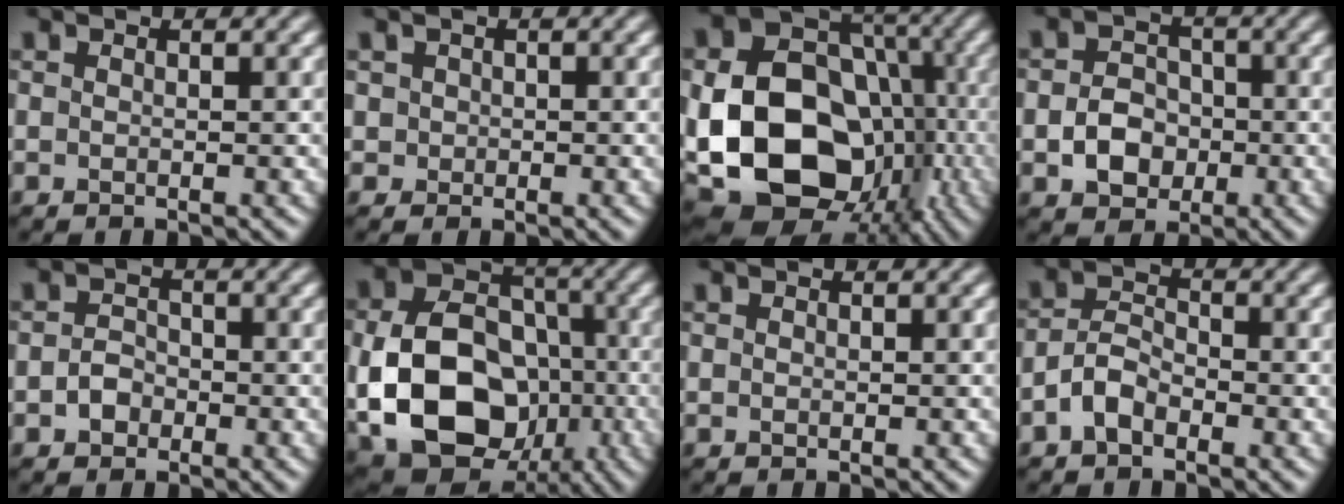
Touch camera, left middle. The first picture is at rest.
{"total": 1.1, "force": [0.2, 1.0, 0.1], "torque": [0.007, -0.003, 0.003]}
{"total": 17.9, "force": [-3.8, 13.3, 11.4], "torque": [-0.198, -0.021, -0.051]}
{"total": 3.8, "force": [-1.0, 3.1, 2.0], "torque": [-0.031, 0.000, -0.019]}
{"total": 1.9, "force": [-0.7, 1.5, 0.8], "torque": [-0.015, 0.000, -0.017]}
{"total": 13.7, "force": [-3.4, 10.0, 8.7], "torque": [-0.162, -0.017, -0.065]}
{"total": 0.0}
{"total": 2.9, "force": [-1.5, 1.7, 1.7], "torque": [-0.032, 0.008, -0.036]}